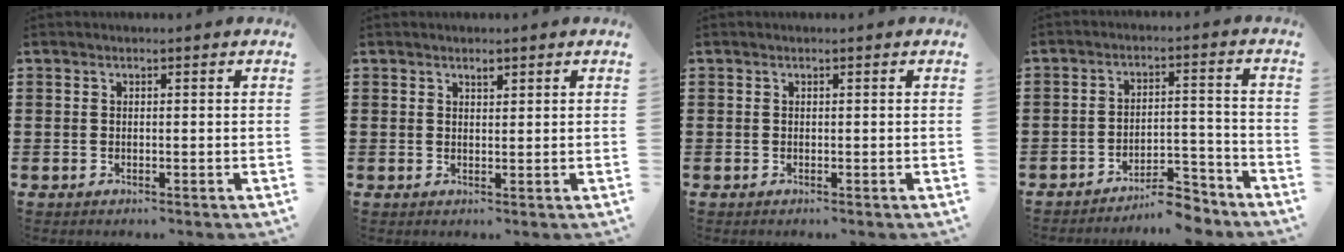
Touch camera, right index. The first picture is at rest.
{"total": 1.1, "force": [0.9, 0.5, 0.5], "torque": [-0.012, 0.002, 0.016]}
{"total": 0.0}
{"total": 6.9, "force": [-6.3, 1.2, 2.5], "torque": [-0.035, 0.018, -0.118]}